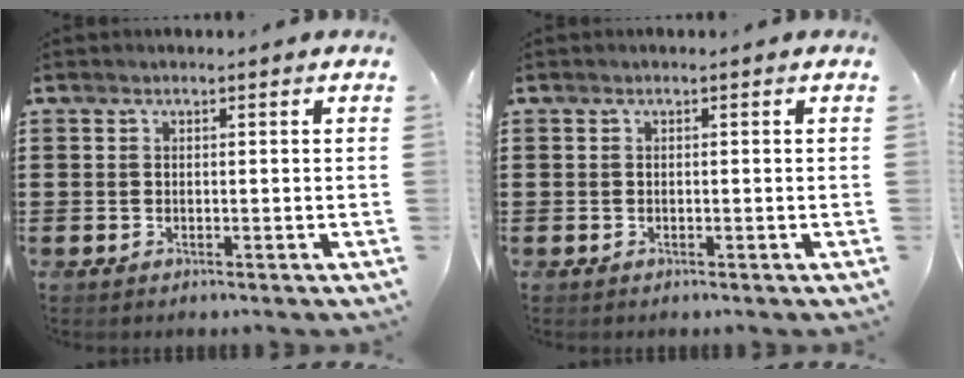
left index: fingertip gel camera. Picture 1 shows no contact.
{"total": 0.0}